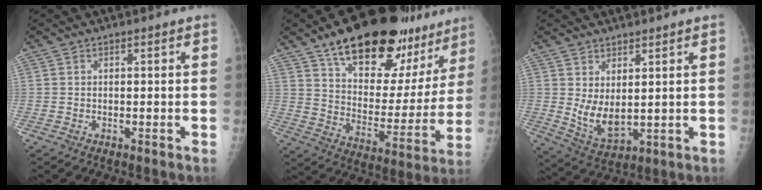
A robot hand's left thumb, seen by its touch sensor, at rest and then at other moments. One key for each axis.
{"total": 28.4, "fx": 19.8, "fy": 12.2, "fz": 16.3, "tx": -0.195, "ty": -0.067, "tz": 0.291}
{"total": 7.3, "fx": 2.1, "fy": 4.4, "fz": 5.5, "tx": -0.086, "ty": -0.031, "tz": 0.052}